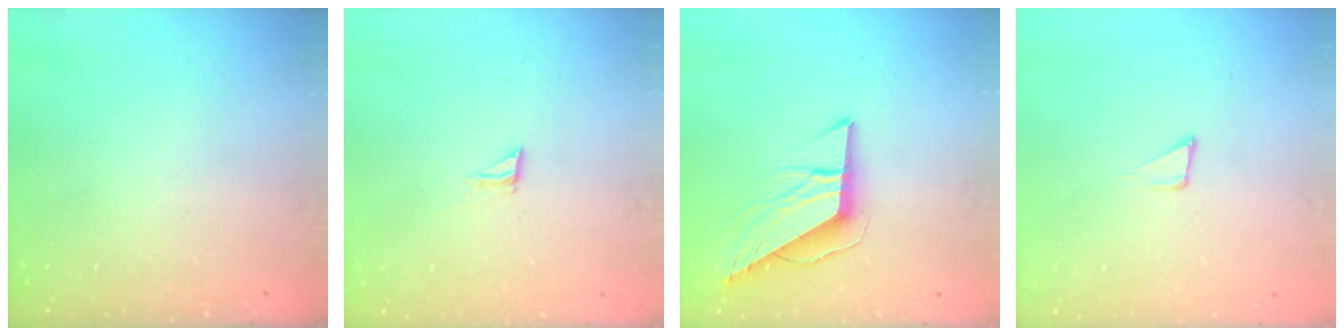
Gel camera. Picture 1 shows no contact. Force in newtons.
{"total": 4.2, "press": 4.2, "slide": 0.2}
{"total": 9.8, "press": 9.8, "slide": 0.5}
{"total": 2.9, "press": 2.9, "slide": 0.3}